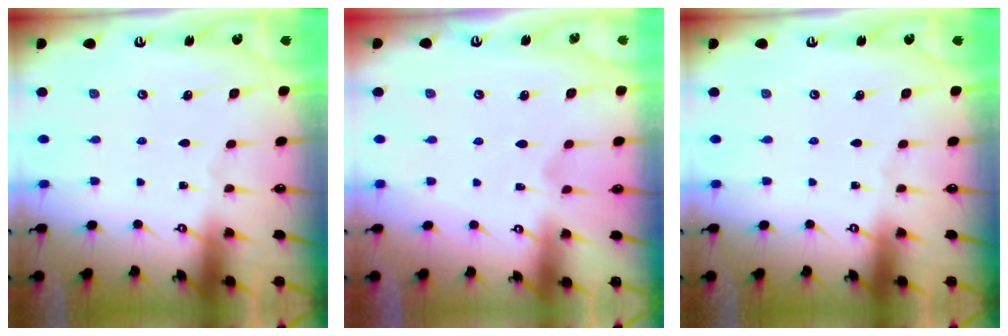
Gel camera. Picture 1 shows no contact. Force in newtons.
{"total": 1.1, "press": 0.0, "slide": 1.1}
{"total": 0.0}